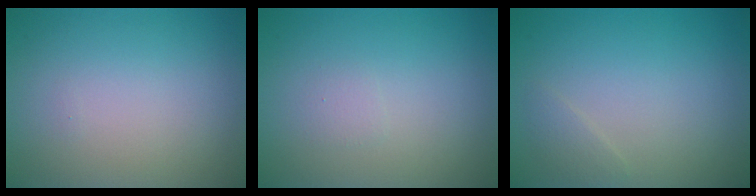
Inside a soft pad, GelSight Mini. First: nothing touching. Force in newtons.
{"total": 0.6, "press": 0.6, "slide": 0.1}
{"total": 0.9, "press": 0.9, "slide": 0.0}